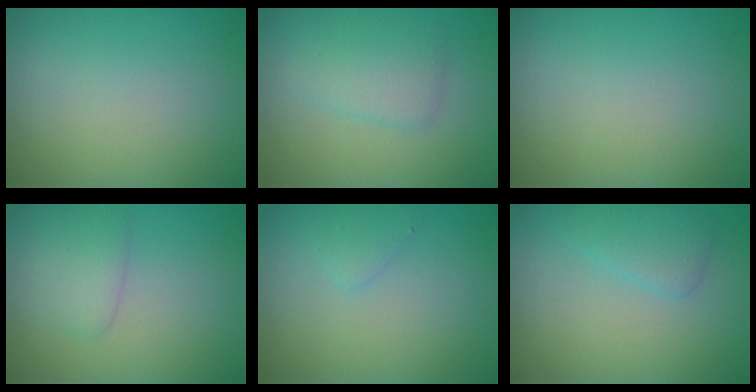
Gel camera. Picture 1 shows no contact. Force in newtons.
{"total": 2.5, "press": 2.5, "slide": 0.1}
{"total": 0.0}
{"total": 2.0, "press": 2.0, "slide": 0.1}
{"total": 1.0, "press": 1.0, "slide": 0.1}
{"total": 1.9, "press": 1.9, "slide": 0.0}